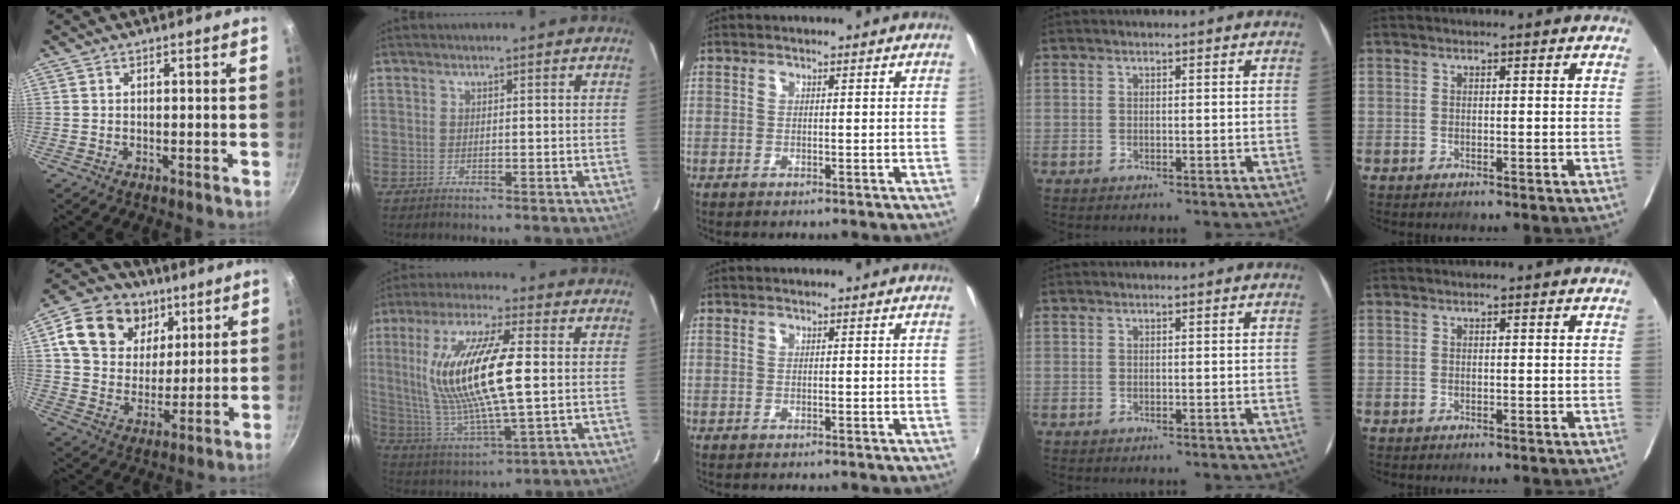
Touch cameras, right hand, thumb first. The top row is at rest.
{"thumb": {"total": 17.0, "force": [7.3, 13.1, 8.1], "torque": [-0.118, -0.018, 0.123]}, "index": {"total": 19.1, "force": [2.5, 4.5, 18.4], "torque": [-0.359, -0.003, 0.060]}}